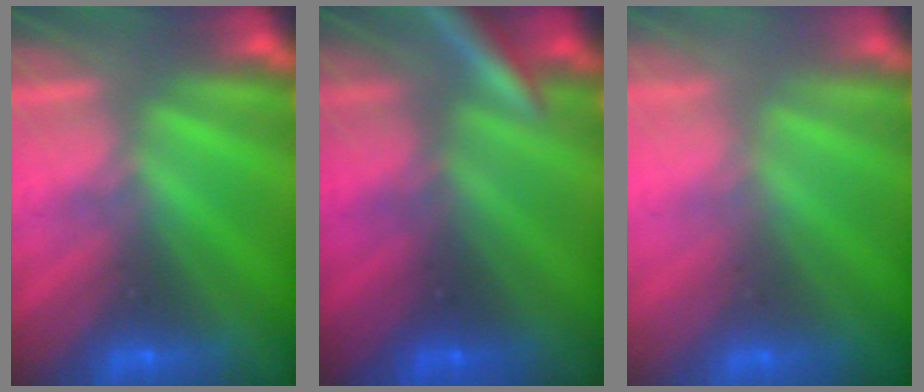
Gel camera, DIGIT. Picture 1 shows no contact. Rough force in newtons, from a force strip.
{"total": 2.7}
{"total": 2.9}